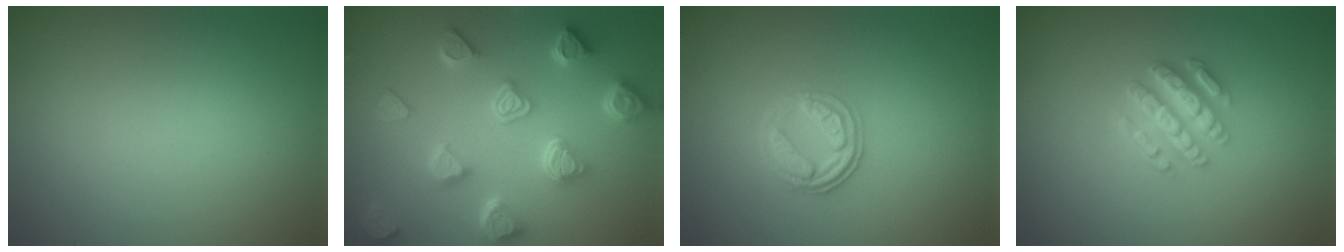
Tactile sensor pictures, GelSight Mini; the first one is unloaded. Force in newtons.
{"total": 6.7, "press": 5.4, "slide": 3.9}
{"total": 2.6, "press": 2.4, "slide": 1.0}
{"total": 4.5, "press": 3.6, "slide": 2.7}